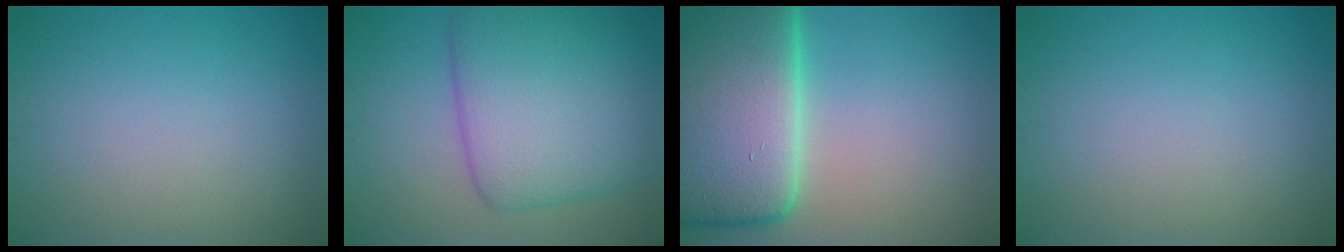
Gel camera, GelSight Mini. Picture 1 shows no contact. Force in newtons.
{"total": 9.6, "press": 9.6, "slide": 0.3}
{"total": 19.1, "press": 19.1, "slide": 1.9}
{"total": 0.0}